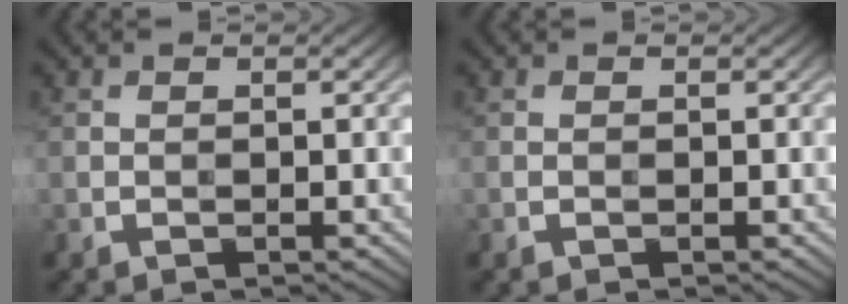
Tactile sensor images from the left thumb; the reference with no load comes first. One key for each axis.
{"total": 0.6, "fx": 0.3, "fy": -0.5, "fz": 0.2, "tx": -0.007, "ty": 0.000, "tz": 0.005}